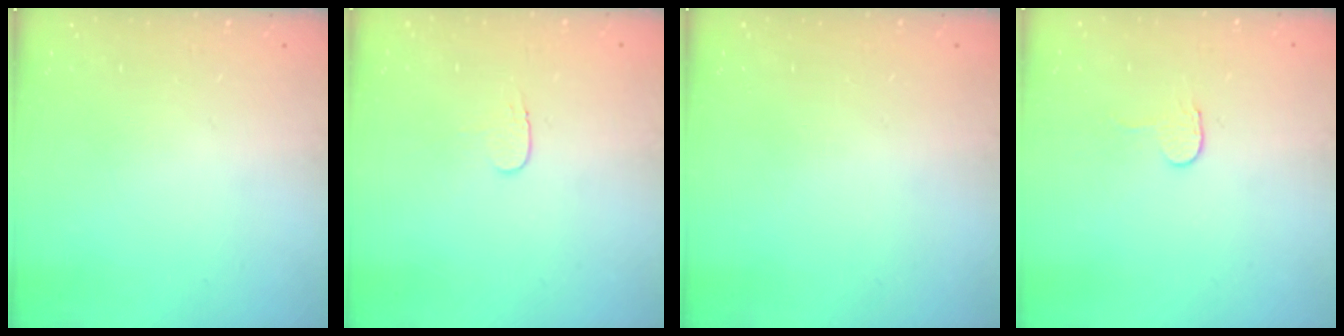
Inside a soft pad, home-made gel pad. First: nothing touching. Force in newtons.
{"total": 3.7, "press": 3.7, "slide": 0.4}
{"total": 0.0}
{"total": 2.7, "press": 2.7, "slide": 0.2}